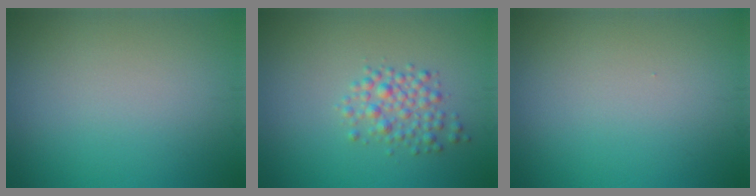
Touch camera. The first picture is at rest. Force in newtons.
{"total": 2.6, "press": 2.6, "slide": 0.1}
{"total": 0.0}